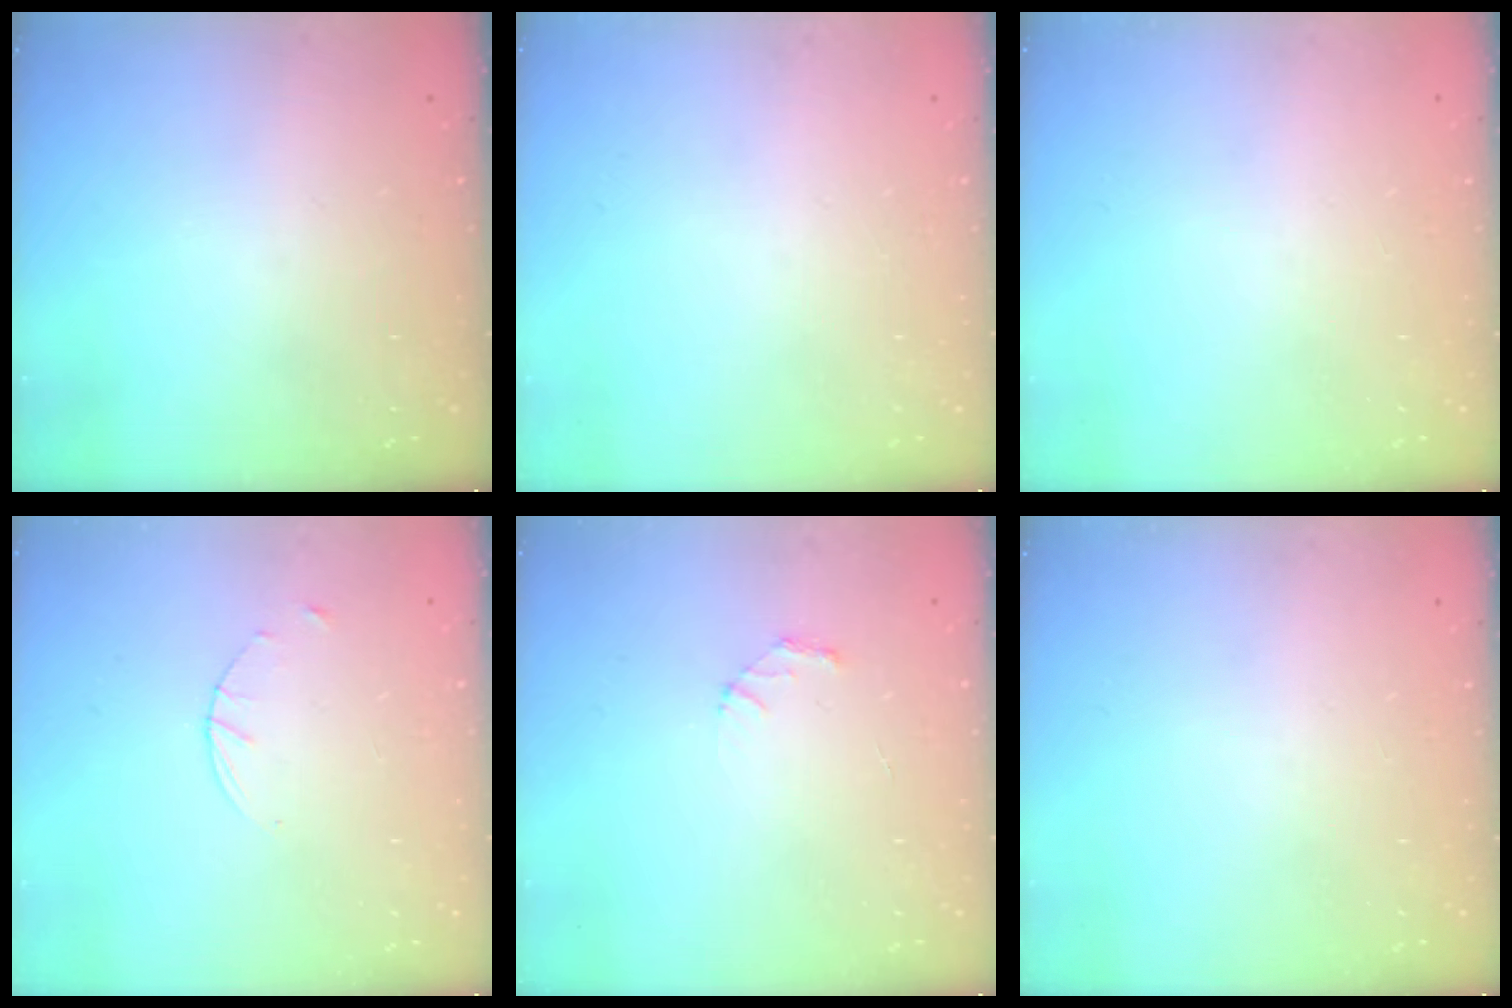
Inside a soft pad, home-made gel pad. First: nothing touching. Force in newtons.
{"total": 0.0}
{"total": 0.0}
{"total": 1.6, "press": 1.6, "slide": 0.2}
{"total": 2.1, "press": 2.1, "slide": 0.2}
{"total": 0.0}